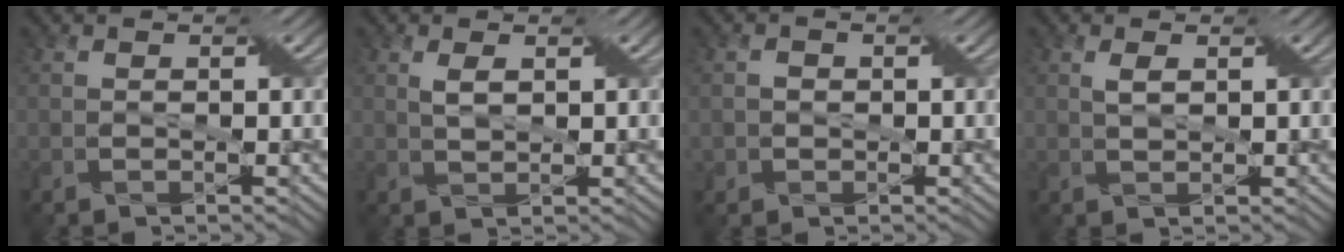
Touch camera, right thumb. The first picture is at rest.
{"total": 2.1, "force": [0.8, 0.8, 1.7], "torque": [-0.043, 0.003, 0.017]}
{"total": 1.4, "force": [-0.1, 1.3, 0.2], "torque": [-0.003, -0.001, -0.001]}
{"total": 1.6, "force": [0.6, 0.6, 1.3], "torque": [-0.034, 0.004, 0.014]}